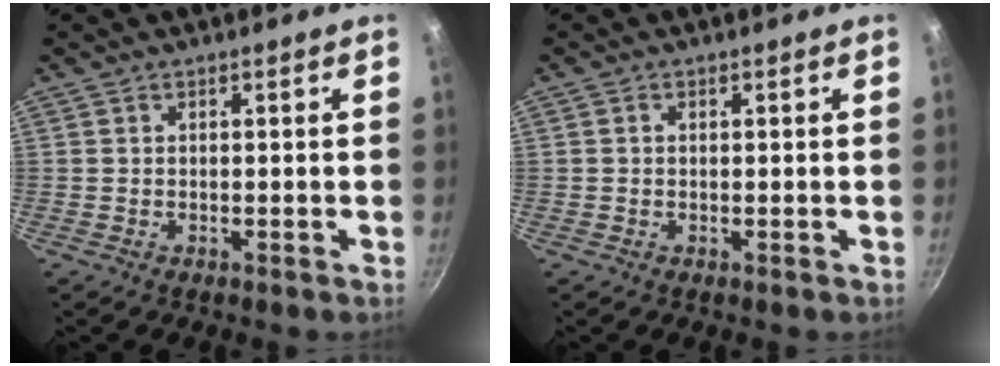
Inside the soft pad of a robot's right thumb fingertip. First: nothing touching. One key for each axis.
{"total": 0.6, "fx": 0.0, "fy": 0.5, "fz": 0.4, "tx": -0.006, "ty": 0.003, "tz": -0.001}